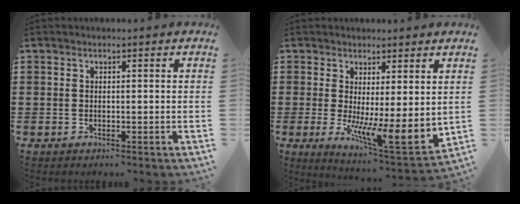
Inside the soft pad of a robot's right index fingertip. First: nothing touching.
{"total": 7.0, "force": [0.0, 1.8, 6.7], "torque": [-0.098, -0.034, 0.006]}